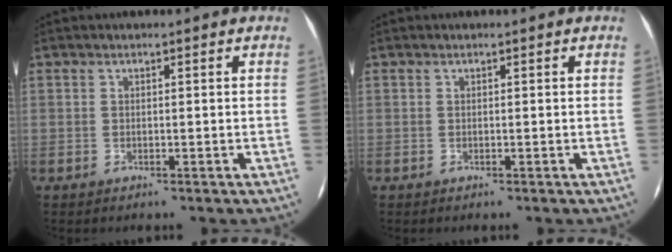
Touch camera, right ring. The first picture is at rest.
{"total": 0.0}